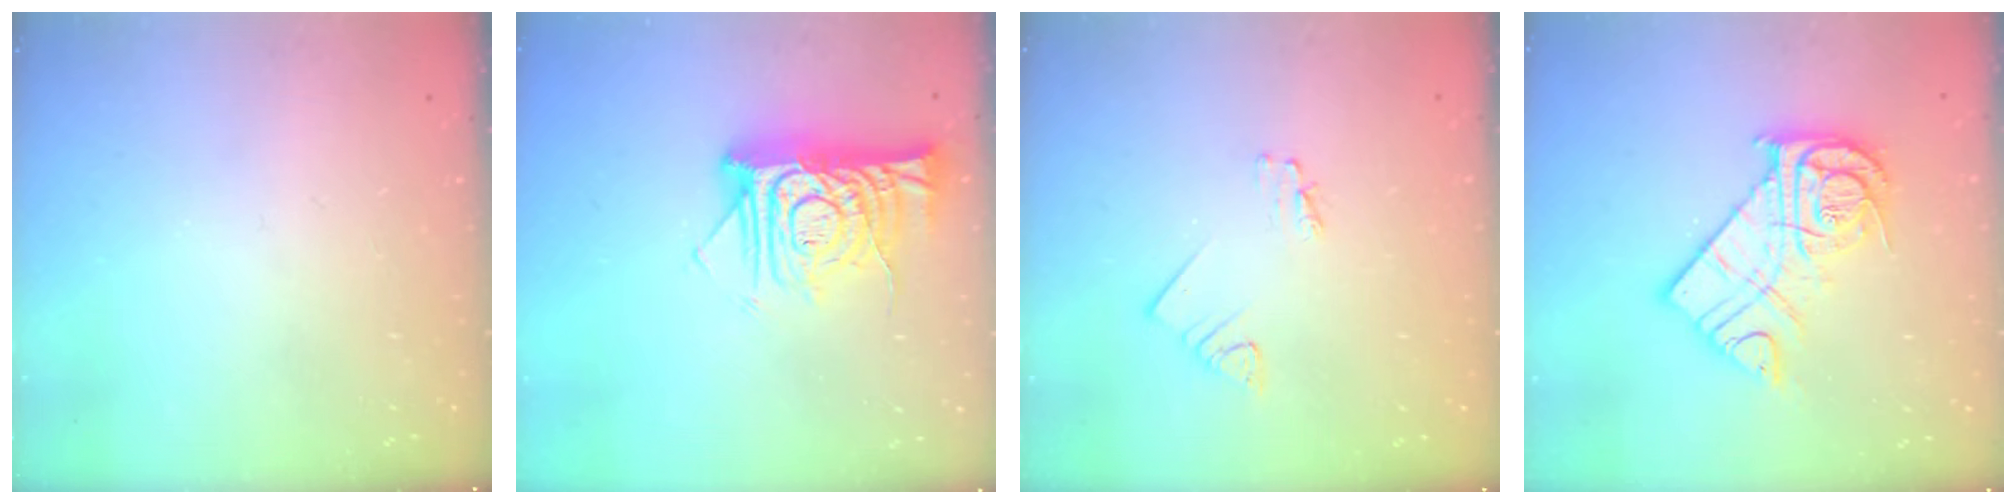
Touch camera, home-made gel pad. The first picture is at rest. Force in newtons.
{"total": 14.6, "press": 14.5, "slide": 1.4}
{"total": 2.1, "press": 2.1, "slide": 0.2}
{"total": 14.8, "press": 14.7, "slide": 1.2}